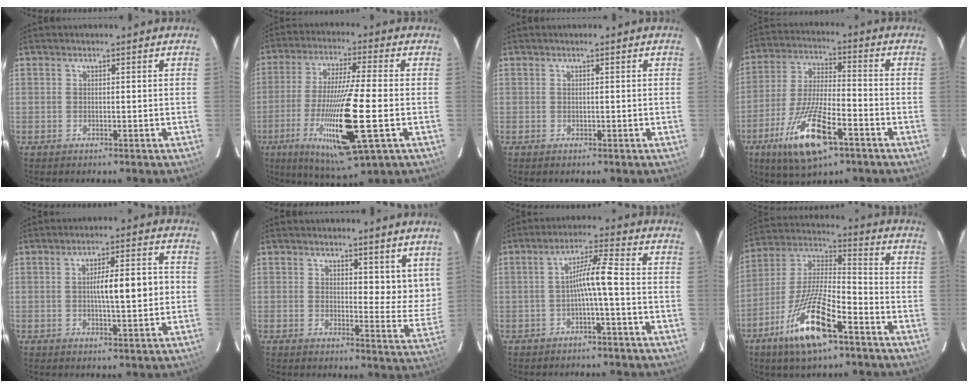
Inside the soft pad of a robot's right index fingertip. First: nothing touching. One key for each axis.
{"total": 16.9, "fx": -4.8, "fy": 0.7, "fz": 16.2, "tx": -0.313, "ty": -0.033, "tz": -0.085}
{"total": 0.0}
{"total": 14.3, "fx": -7.4, "fy": 3.2, "fz": 11.8, "tx": -0.237, "ty": -0.019, "tz": -0.128}
{"total": 8.0, "fx": -0.1, "fy": 1.2, "fz": 7.9, "tx": -0.123, "ty": 0.016, "tz": 0.001}
{"total": 7.8, "fx": 6.0, "fy": 3.1, "fz": 4.0, "tx": -0.034, "ty": -0.030, "tz": 0.070}
{"total": 5.4, "fx": -1.0, "fy": -0.4, "fz": 5.3, "tx": -0.092, "ty": 0.021, "tz": -0.016}
{"total": 15.8, "fx": -8.6, "fy": 3.2, "fz": 12.8, "tx": -0.257, "ty": -0.016, "tz": -0.156}